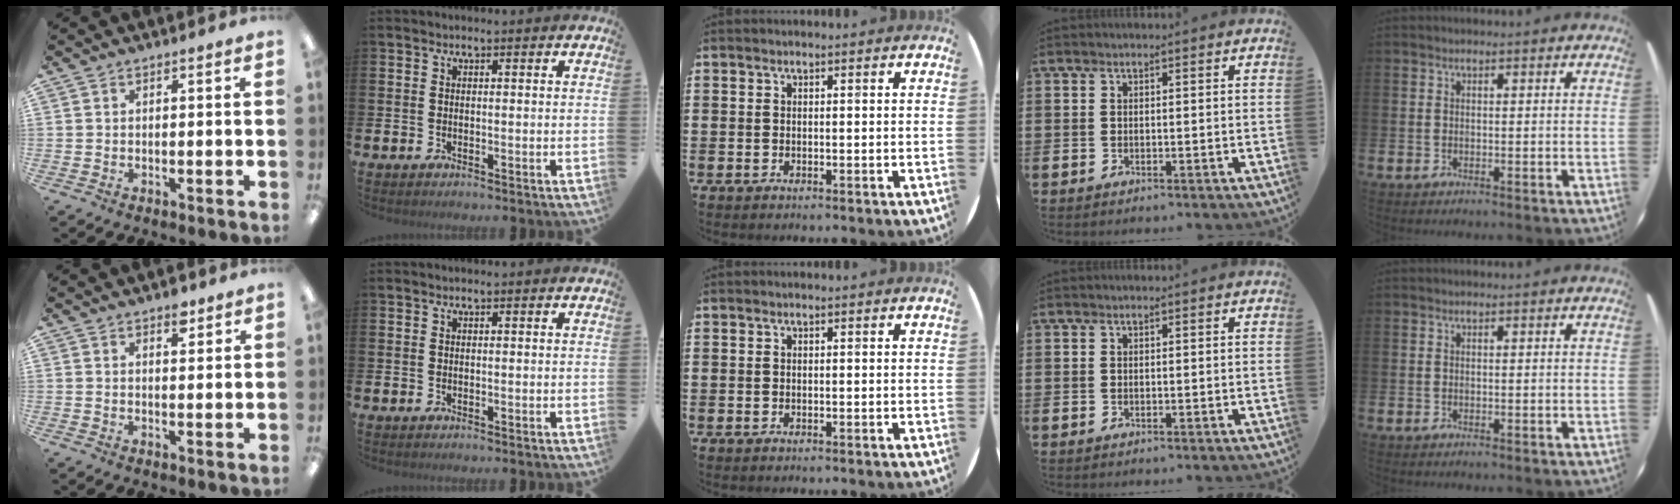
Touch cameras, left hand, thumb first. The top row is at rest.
{"thumb": {"total": 3.9, "force": [2.7, 1.9, 2.1], "torque": [-0.006, -0.018, 0.040]}}